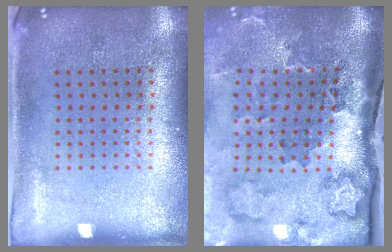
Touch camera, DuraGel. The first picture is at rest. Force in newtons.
{"total": 3.8, "press": 2.4, "slide": 2.9}